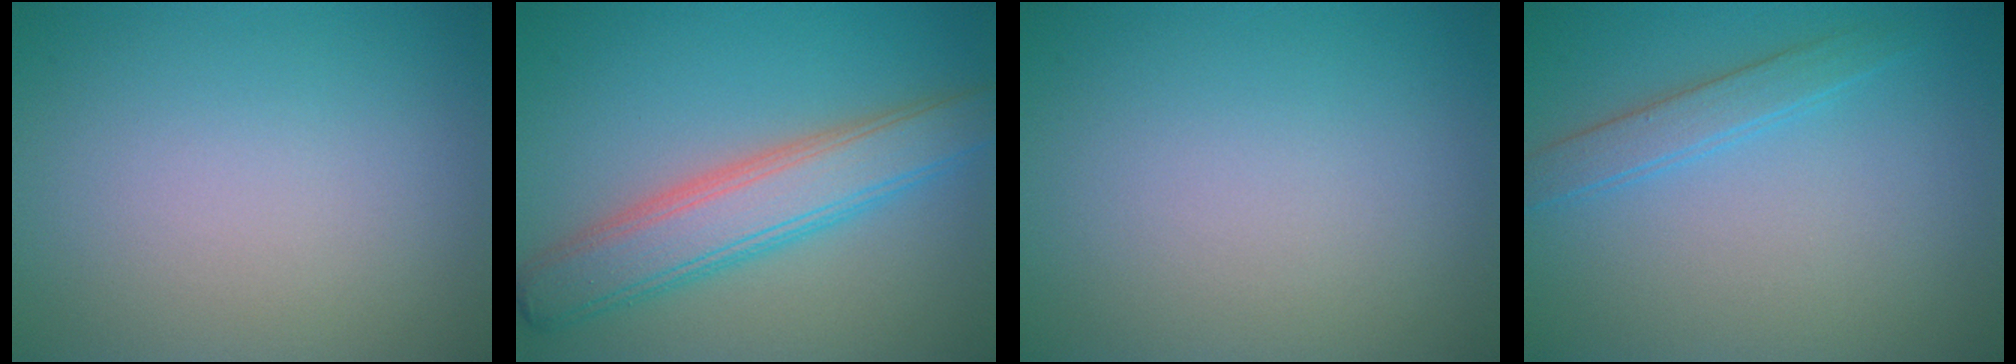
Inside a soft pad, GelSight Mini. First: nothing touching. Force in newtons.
{"total": 6.1, "press": 6.1, "slide": 0.4}
{"total": 0.0}
{"total": 2.1, "press": 2.1, "slide": 0.1}